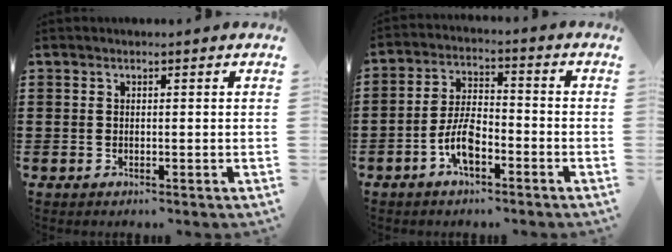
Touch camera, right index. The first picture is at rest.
{"total": 6.9, "force": [-3.3, 2.9, 5.3], "torque": [-0.122, 0.003, -0.067]}